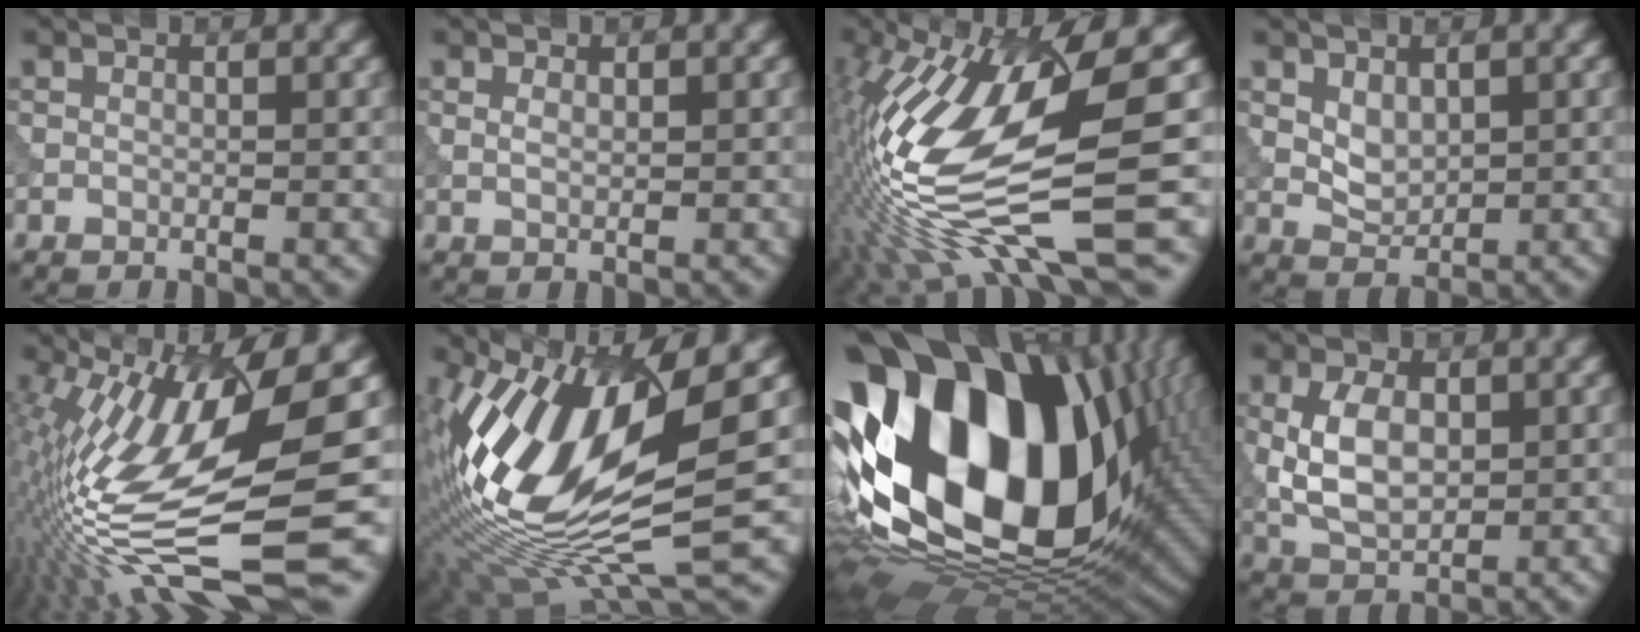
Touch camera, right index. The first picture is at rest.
{"total": 0.6, "force": [0.4, 0.2, 0.4], "torque": [-0.006, 0.001, 0.009]}
{"total": 13.7, "force": [-2.0, 2.4, 13.3], "torque": [-0.273, -0.003, -0.016]}
{"total": 1.7, "force": [0.6, 1.2, 1.1], "torque": [-0.020, -0.006, 0.019]}
{"total": 14.7, "force": [-2.0, 3.0, 14.2], "torque": [-0.281, 0.006, -0.020]}
{"total": 15.3, "force": [-0.2, 5.1, 14.5], "torque": [-0.302, 0.003, 0.010]}
{"total": 21.0, "force": [3.1, 13.0, 16.1], "torque": [-0.315, -0.012, 0.060]}
{"total": 5.1, "force": [0.3, 3.0, 4.0], "torque": [-0.086, 0.002, 0.007]}